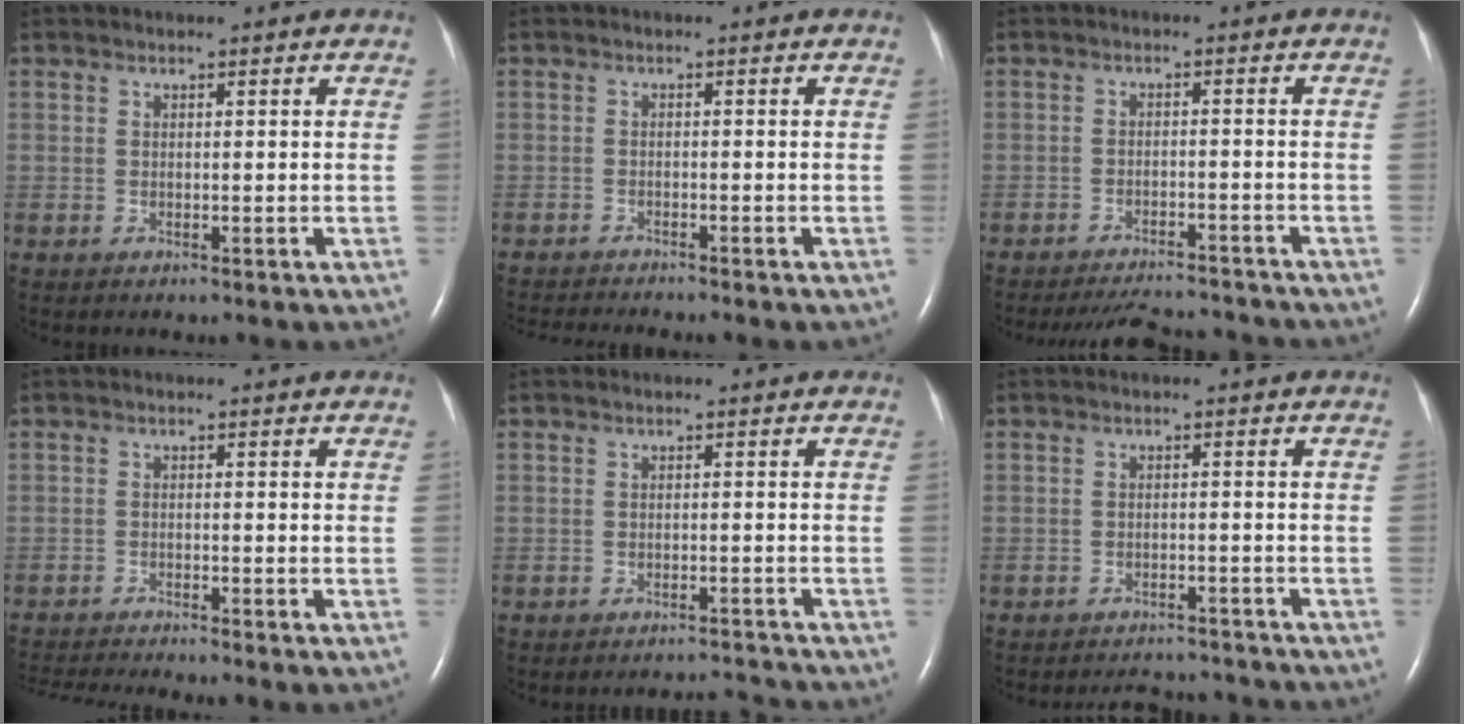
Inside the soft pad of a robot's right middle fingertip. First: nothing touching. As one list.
[{"total": 5.6, "force": [-5.2, -0.6, 1.9], "torque": [-0.020, -0.014, -0.080]}, {"total": 8.6, "force": [-8.3, 1.3, 1.7], "torque": [-0.028, -0.002, -0.115]}, {"total": 5.8, "force": [-5.3, -1.4, 1.9], "torque": [-0.029, -0.015, -0.090]}, {"total": 3.1, "force": [-3.0, -0.6, -0.4], "torque": [0.004, -0.008, -0.044]}, {"total": 7.1, "force": [-6.9, 1.5, 0.8], "torque": [-0.012, 0.002, -0.087]}]